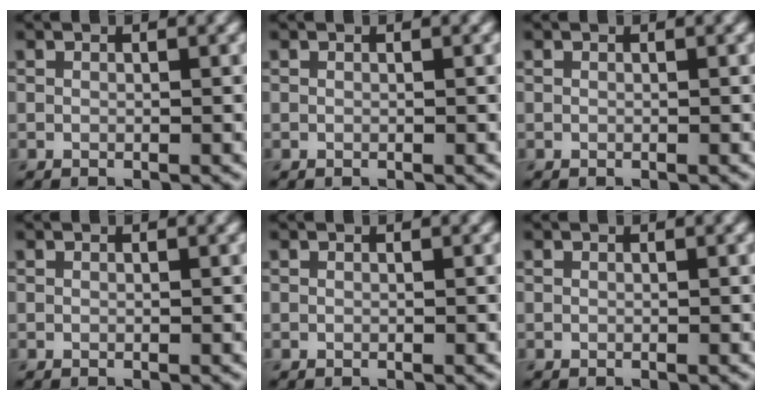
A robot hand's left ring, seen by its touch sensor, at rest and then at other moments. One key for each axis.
{"total": 0.0}
{"total": 0.0}
{"total": 0.0}
{"total": 0.0}
{"total": 0.0}